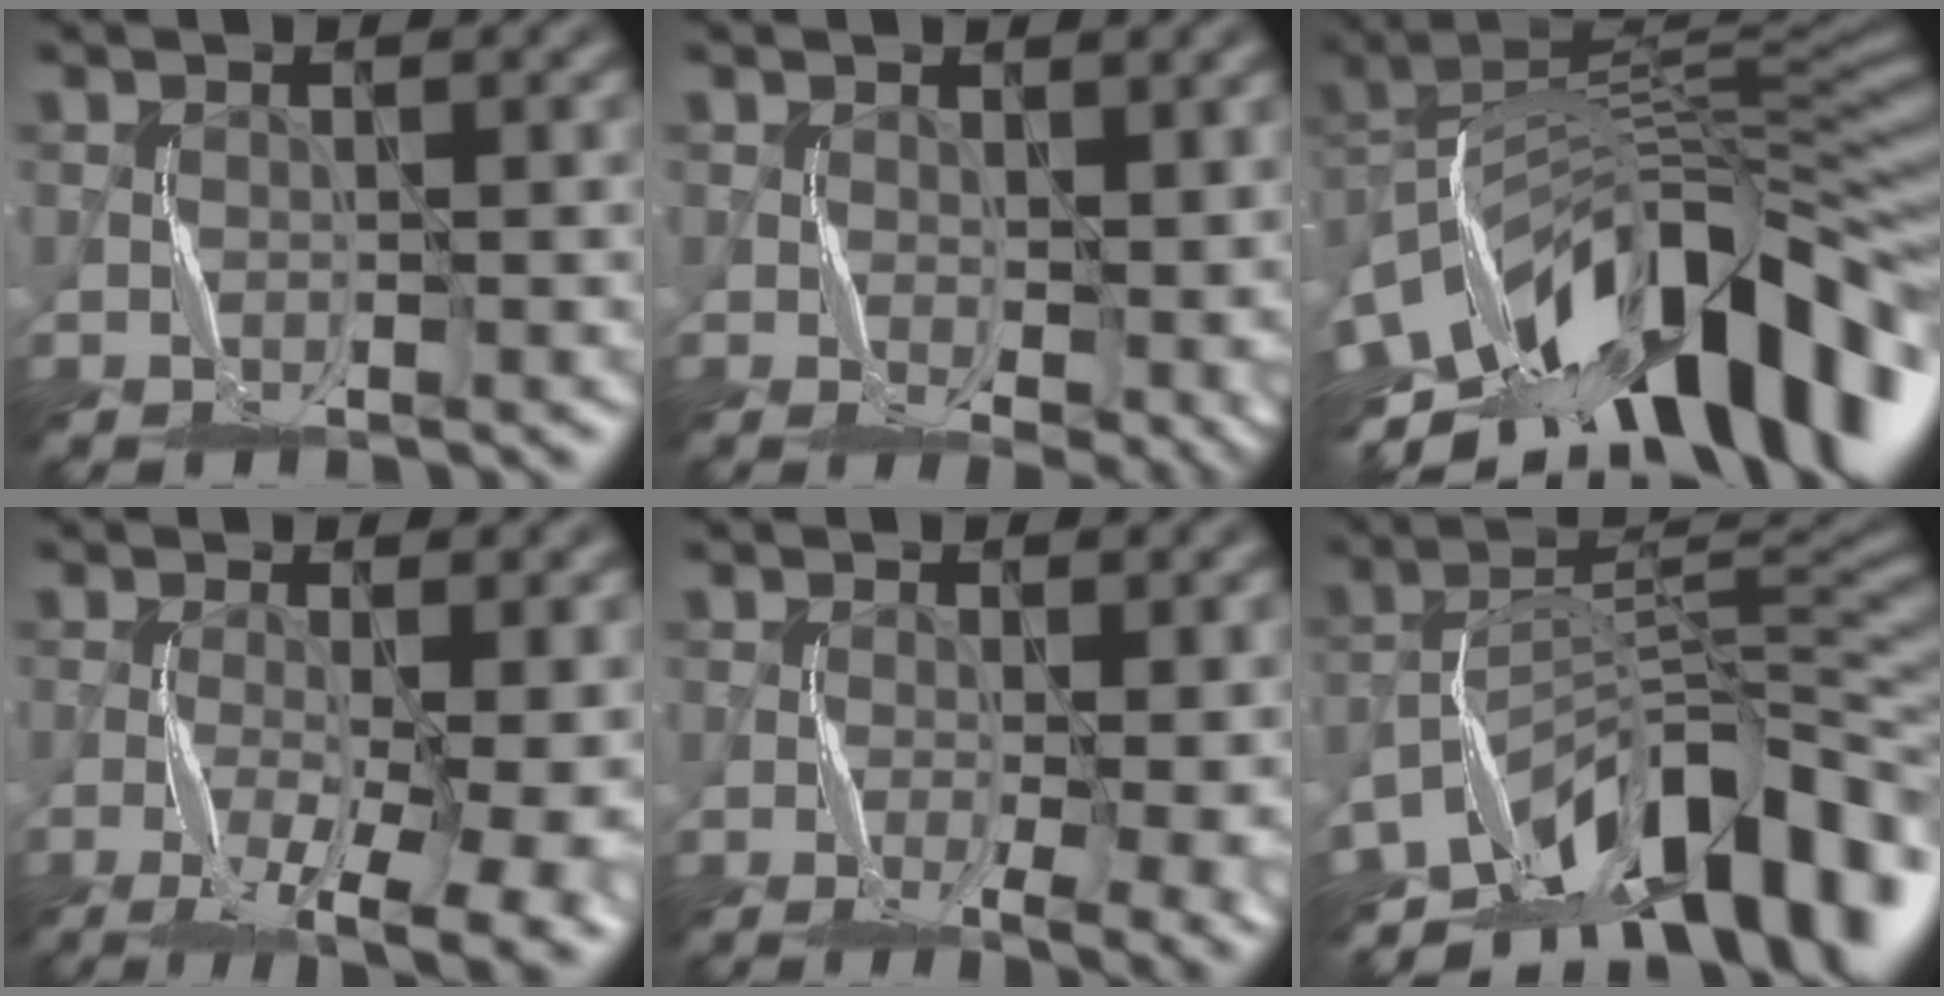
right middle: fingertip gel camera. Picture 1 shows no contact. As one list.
[{"total": 5.0, "force": [0.5, 2.6, 4.3], "torque": [-0.063, -0.012, 0.016]}, {"total": 14.6, "force": [-5.8, 7.0, 11.4], "torque": [-0.199, 0.016, -0.104]}, {"total": 9.7, "force": [-3.8, 3.3, 8.3], "torque": [-0.138, -0.013, -0.055]}, {"total": 7.3, "force": [-1.4, 3.0, 6.4], "torque": [-0.084, -0.010, -0.004]}, {"total": 13.4, "force": [-9.3, 5.2, 8.0], "torque": [-0.118, 0.023, -0.161]}]